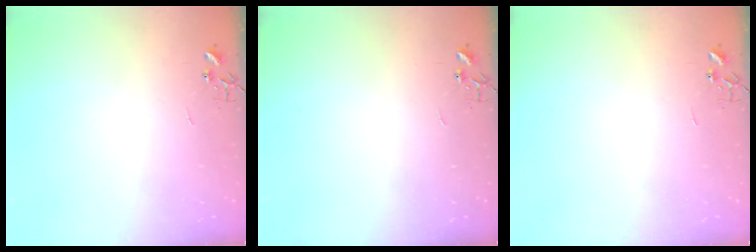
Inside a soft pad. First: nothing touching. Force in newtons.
{"total": 0.0}
{"total": 0.0}